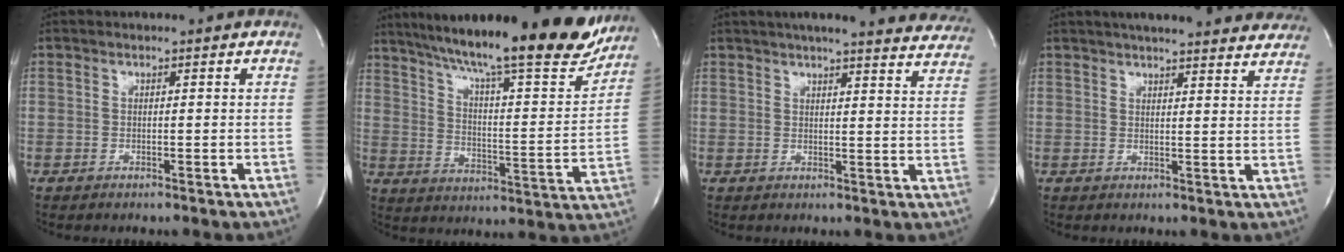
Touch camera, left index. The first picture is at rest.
{"total": 25.7, "force": [21.8, 3.3, 13.2], "torque": [-0.211, -0.034, 0.298]}
{"total": 23.2, "force": [21.2, 2.9, 8.9], "torque": [-0.129, -0.038, 0.241]}
{"total": 22.9, "force": [20.8, 3.3, 9.0], "torque": [-0.133, -0.007, 0.248]}